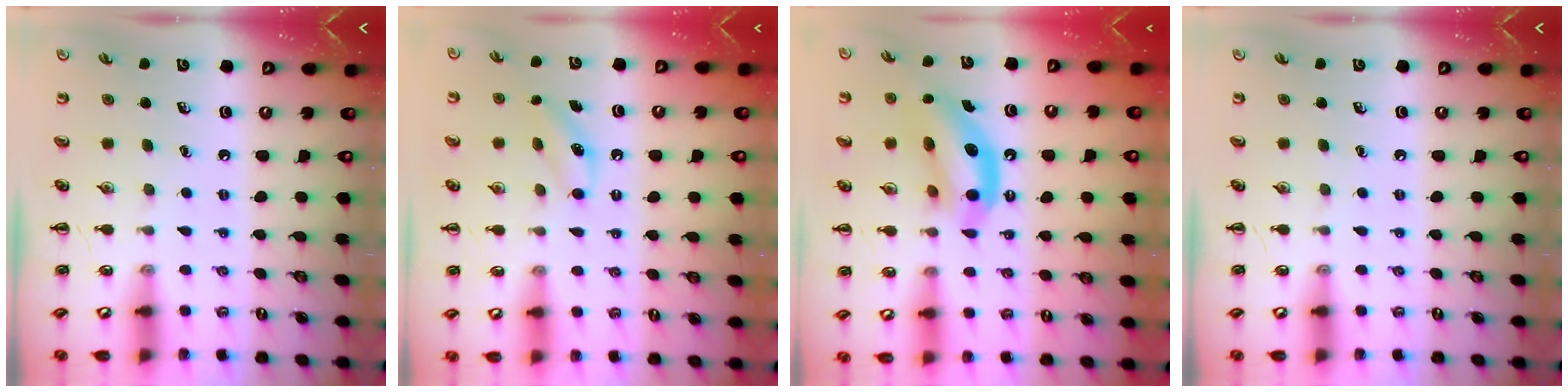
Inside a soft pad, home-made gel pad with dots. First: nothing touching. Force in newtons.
{"total": 5.7, "press": 5.4, "slide": 1.6}
{"total": 12.1, "press": 11.6, "slide": 3.3}
{"total": 0.0}